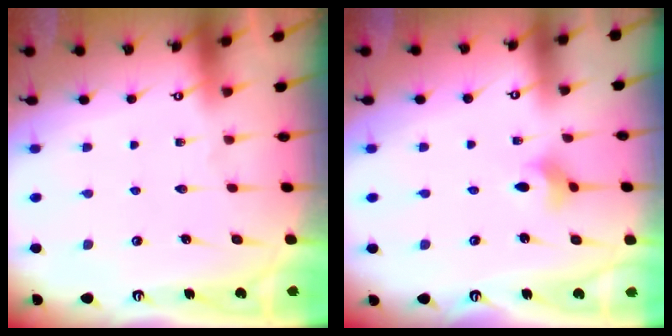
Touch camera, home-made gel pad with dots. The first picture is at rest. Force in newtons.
{"total": 3.2, "press": 3.1, "slide": 0.8}